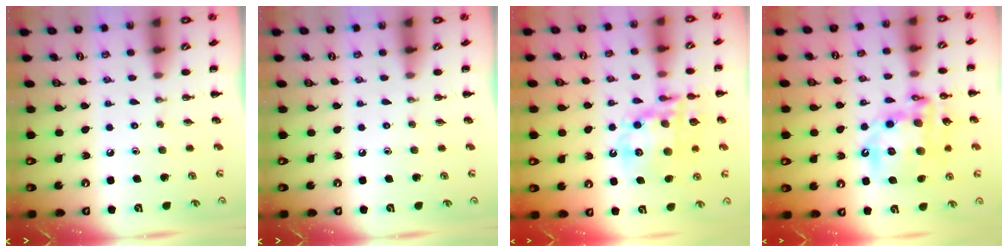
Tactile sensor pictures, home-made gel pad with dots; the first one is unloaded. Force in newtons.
{"total": 0.0}
{"total": 15.9, "press": 15.5, "slide": 3.5}
{"total": 17.5, "press": 17.2, "slide": 3.6}